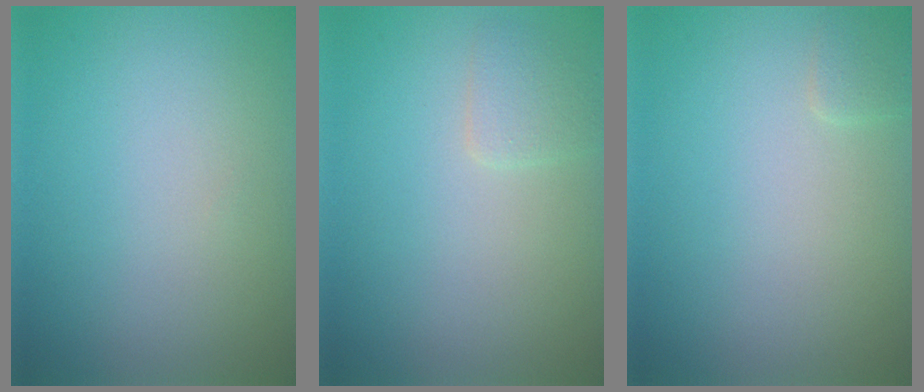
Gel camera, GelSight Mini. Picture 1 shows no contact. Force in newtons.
{"total": 1.3, "press": 1.3, "slide": 0.0}
{"total": 0.8, "press": 0.8, "slide": 0.1}